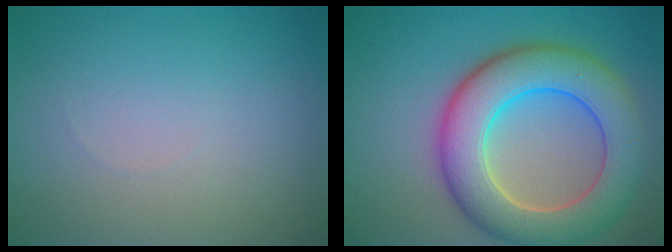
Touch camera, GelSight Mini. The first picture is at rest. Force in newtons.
{"total": 9.9, "press": 9.8, "slide": 0.7}